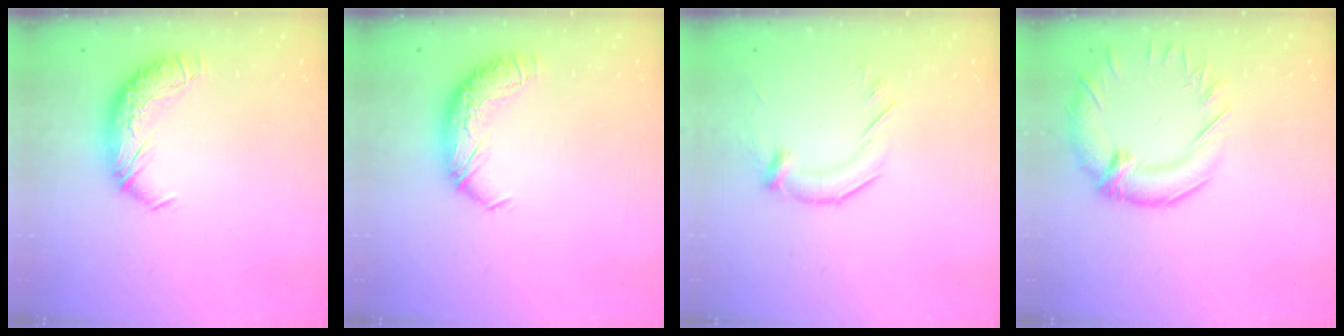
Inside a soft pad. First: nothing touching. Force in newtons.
{"total": 0.0}
{"total": 1.9, "press": 1.6, "slide": 1.1}
{"total": 4.3, "press": 3.5, "slide": 2.4}